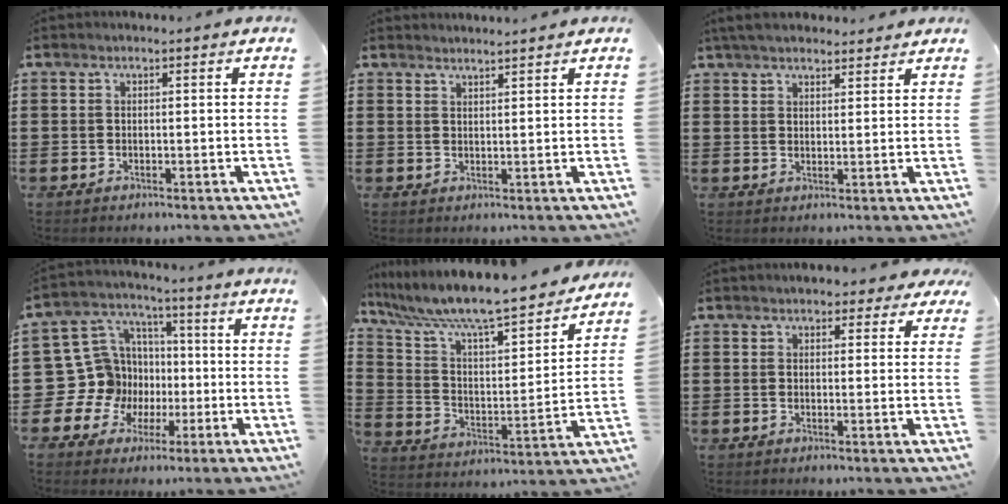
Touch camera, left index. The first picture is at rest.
{"total": 1.7, "force": [1.7, -0.2, 0.0], "torque": [-0.004, 0.001, 0.034]}
{"total": 4.3, "force": [3.9, 1.0, 1.4], "torque": [-0.038, -0.001, 0.075]}
{"total": 12.7, "force": [-1.6, 12.2, 3.2], "torque": [-0.137, -0.001, -0.009]}
{"total": 9.3, "force": [8.4, 0.4, 4.0], "torque": [-0.114, -0.066, 0.137]}
{"total": 2.7, "force": [2.2, 1.3, 1.0], "torque": [-0.019, 0.003, 0.038]}